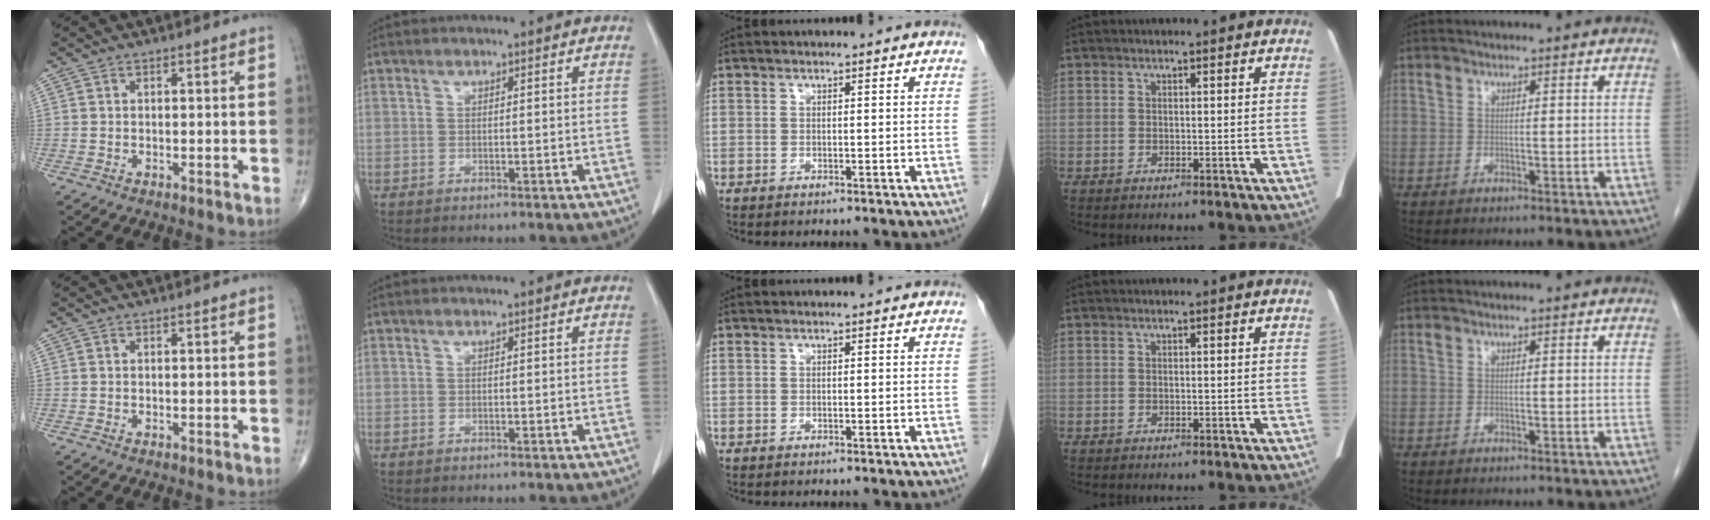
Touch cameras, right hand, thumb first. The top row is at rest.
{}